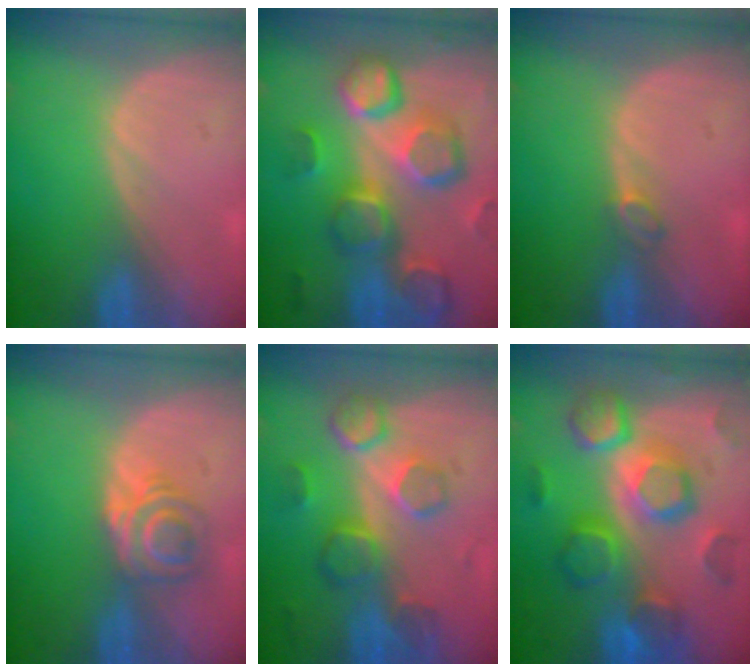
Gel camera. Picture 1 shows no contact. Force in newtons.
{"total": 13.0, "press": 11.4, "slide": 6.3}
{"total": 1.4, "press": 1.3, "slide": 0.3}
{"total": 6.1, "press": 5.1, "slide": 3.3}
{"total": 8.7, "press": 8.0, "slide": 3.5}
{"total": 11.8, "press": 11.7, "slide": 1.0}